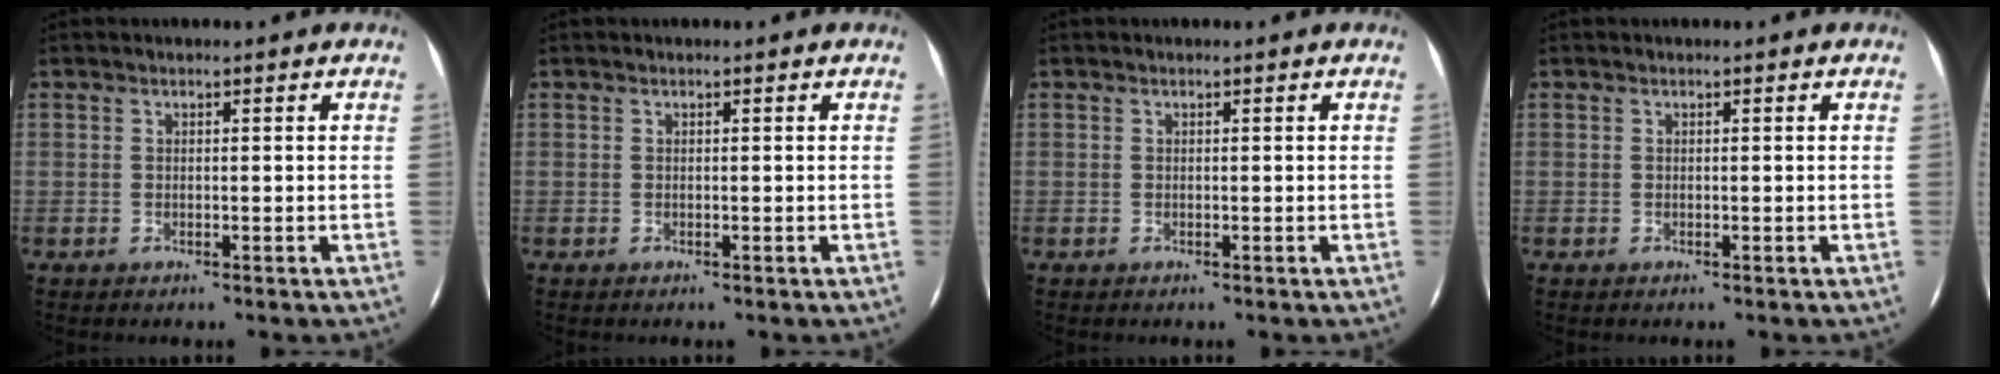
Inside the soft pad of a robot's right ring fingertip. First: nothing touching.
{"total": 0.0}
{"total": 0.0}
{"total": 0.0}